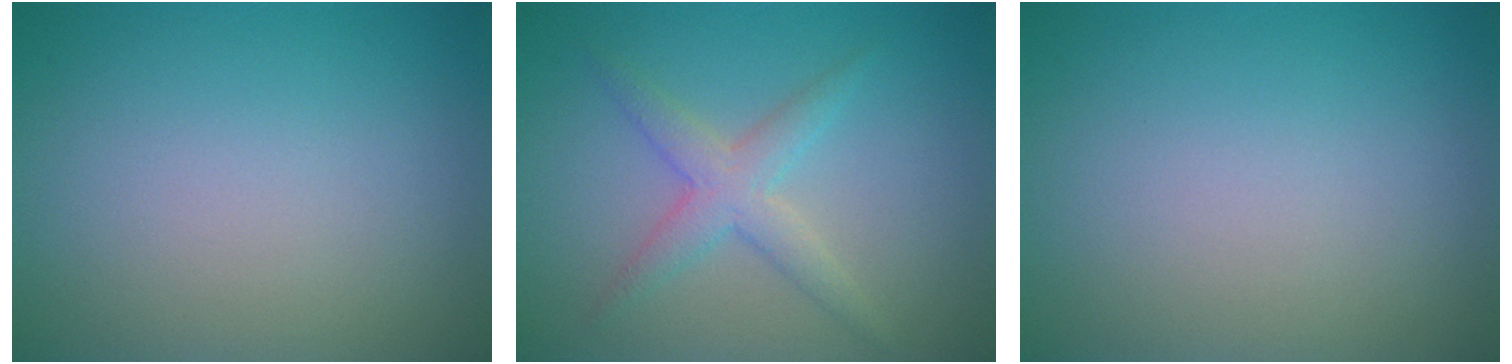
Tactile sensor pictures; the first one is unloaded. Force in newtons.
{"total": 2.9, "press": 2.9, "slide": 0.0}
{"total": 0.0}